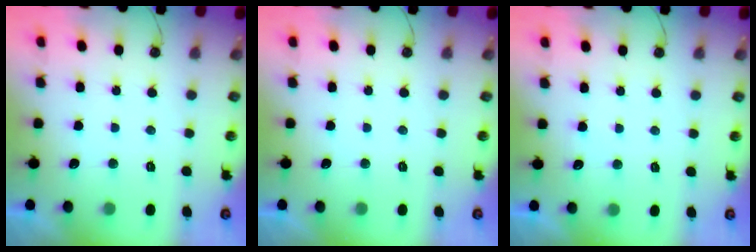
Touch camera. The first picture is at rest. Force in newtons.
{"total": 0.0}
{"total": 2.9, "press": 2.9, "slide": 0.5}